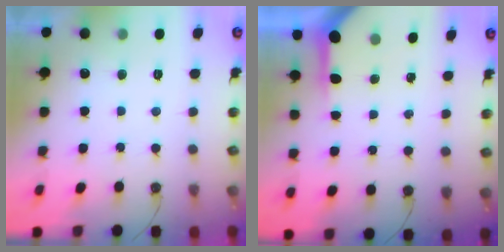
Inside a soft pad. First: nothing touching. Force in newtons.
{"total": 4.4, "press": 4.4, "slide": 0.3}